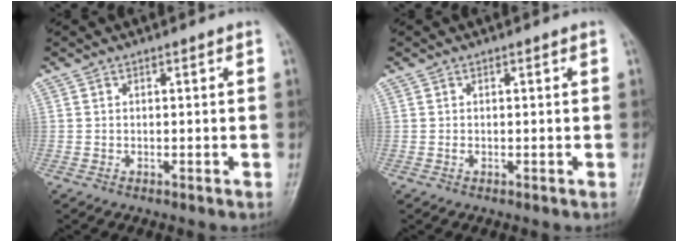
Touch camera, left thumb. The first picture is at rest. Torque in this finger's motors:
{"motor_torque": [-0.41, 0.30, 0.18, 0.11, 0.00]}